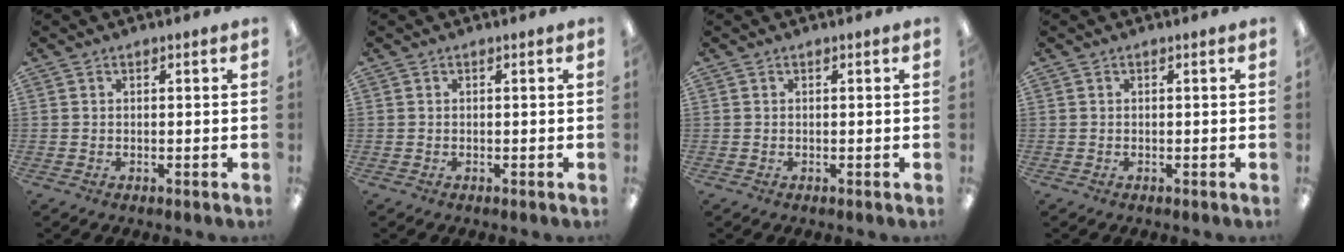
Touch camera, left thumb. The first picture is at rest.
{"total": 0.0}
{"total": 0.0}
{"total": 0.0}